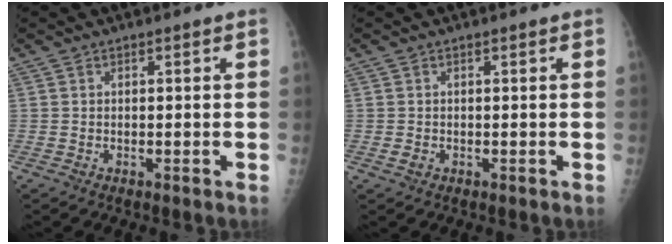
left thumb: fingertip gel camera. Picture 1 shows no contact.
{"total": 1.1, "force": [-0.3, 0.9, 0.5], "torque": [-0.008, 0.000, -0.003]}